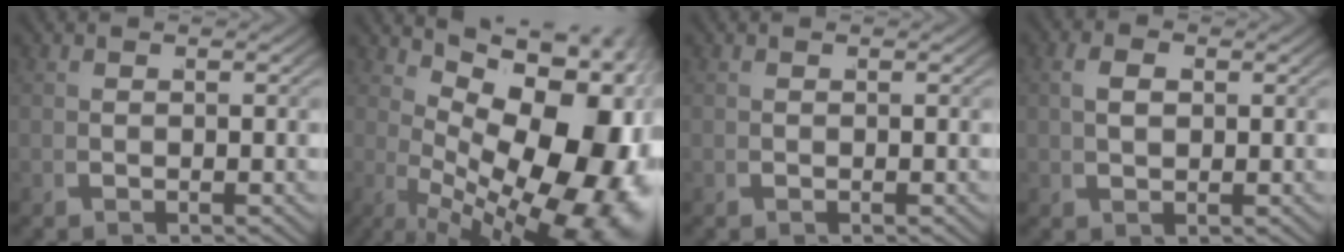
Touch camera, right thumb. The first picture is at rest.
{"total": 22.4, "force": [0.0, 13.6, 17.8], "torque": [-0.287, -0.053, 0.030]}
{"total": 0.0}
{"total": 2.0, "force": [0.8, 1.2, 1.3], "torque": [-0.017, 0.005, 0.016]}